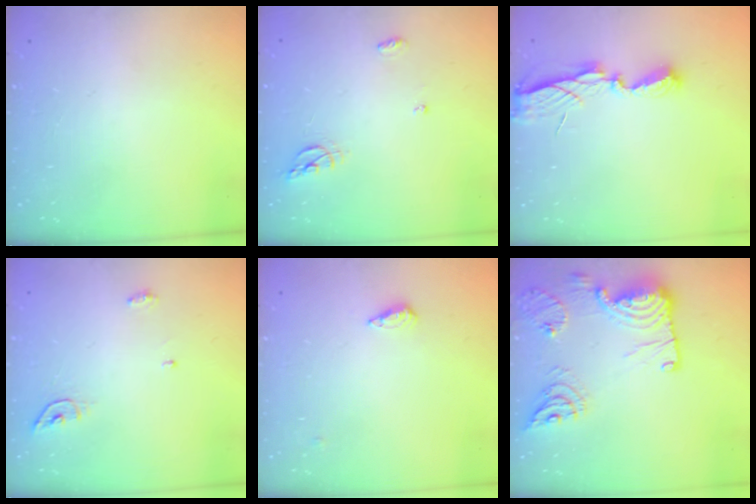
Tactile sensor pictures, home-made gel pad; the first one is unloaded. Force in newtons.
{"total": 6.5, "press": 6.5, "slide": 0.6}
{"total": 6.2, "press": 6.2, "slide": 0.0}
{"total": 4.5, "press": 4.5, "slide": 0.2}
{"total": 3.2, "press": 3.1, "slide": 0.3}
{"total": 19.2, "press": 19.2, "slide": 1.1}